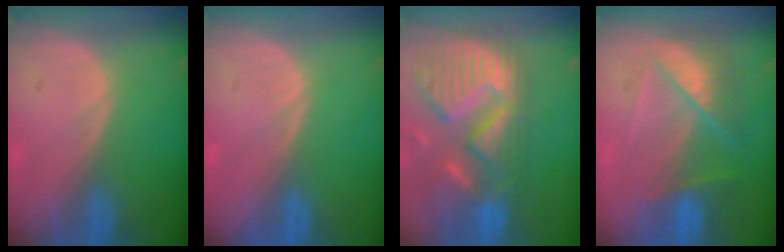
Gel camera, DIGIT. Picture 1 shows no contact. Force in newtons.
{"total": 0.0}
{"total": 14.0, "press": 11.6, "slide": 7.7}
{"total": 7.4, "press": 6.5, "slide": 3.4}